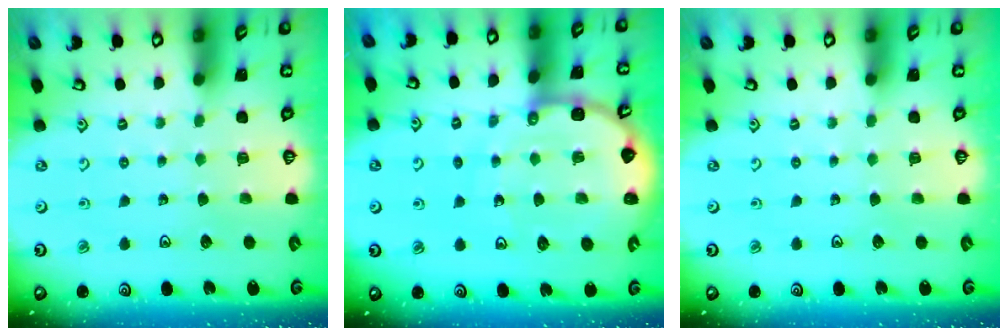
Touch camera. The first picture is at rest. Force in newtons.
{"total": 8.6, "press": 8.5, "slide": 0.8}
{"total": 0.0}